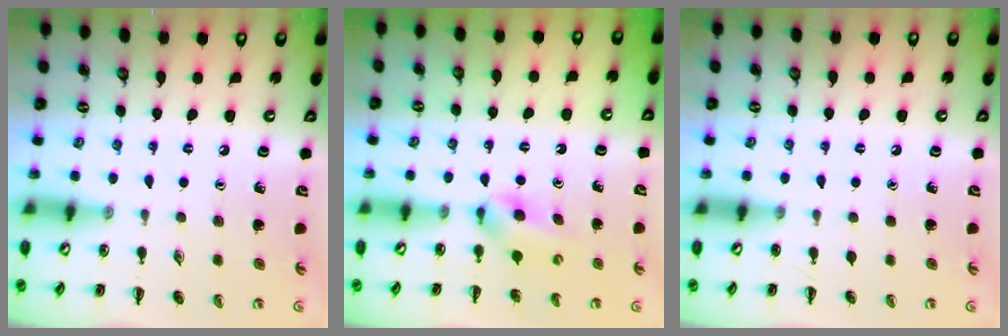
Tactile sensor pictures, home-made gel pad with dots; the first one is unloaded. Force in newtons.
{"total": 4.5, "press": 4.3, "slide": 1.3}
{"total": 0.0}